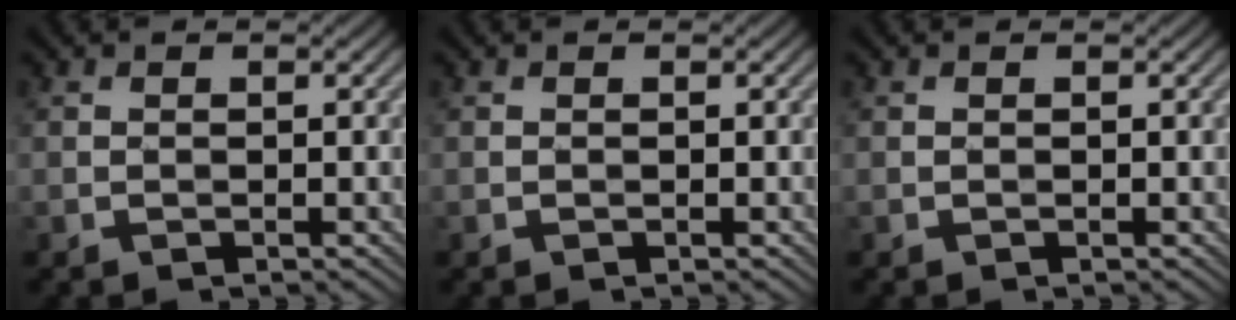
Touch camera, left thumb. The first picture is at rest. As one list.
[{"total": 0.0}, {"total": 0.0}]